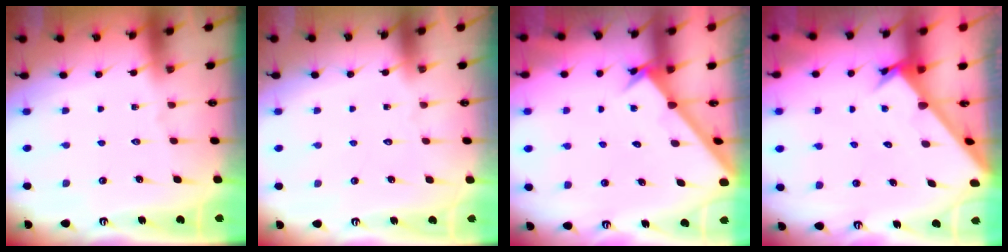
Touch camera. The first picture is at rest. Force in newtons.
{"total": 1.6, "press": 1.6, "slide": 0.1}
{"total": 2.2, "press": 2.2, "slide": 0.2}
{"total": 2.5, "press": 2.5, "slide": 0.3}